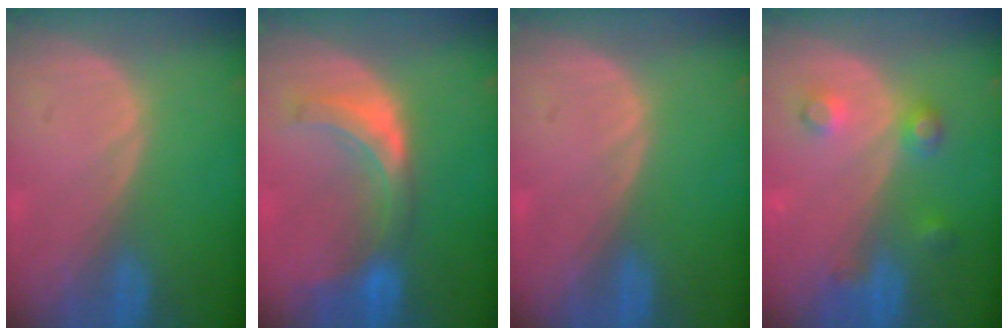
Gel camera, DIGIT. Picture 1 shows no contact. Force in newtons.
{"total": 7.6, "press": 6.8, "slide": 3.3}
{"total": 0.0}
{"total": 3.9, "press": 3.9, "slide": 0.1}